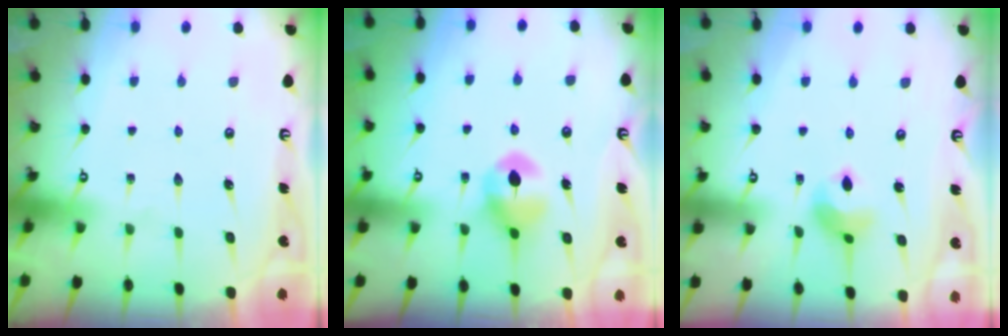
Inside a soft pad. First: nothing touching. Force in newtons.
{"total": 8.0, "press": 7.9, "slide": 0.5}
{"total": 7.9, "press": 7.9, "slide": 0.4}